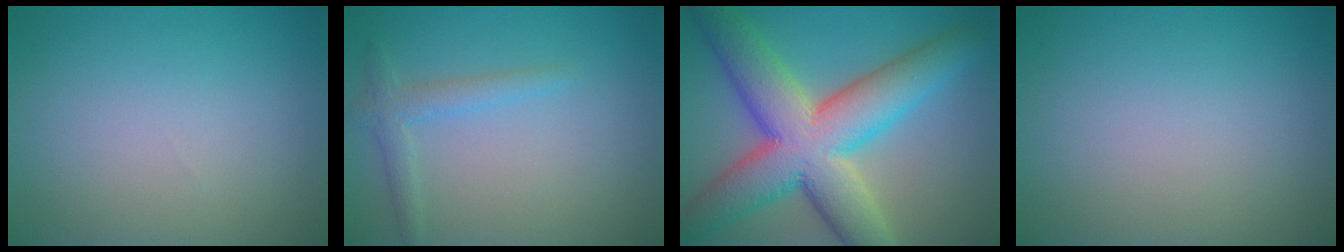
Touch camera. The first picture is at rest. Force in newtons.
{"total": 2.0, "press": 2.0, "slide": 0.1}
{"total": 12.1, "press": 12.1, "slide": 0.6}
{"total": 0.0}